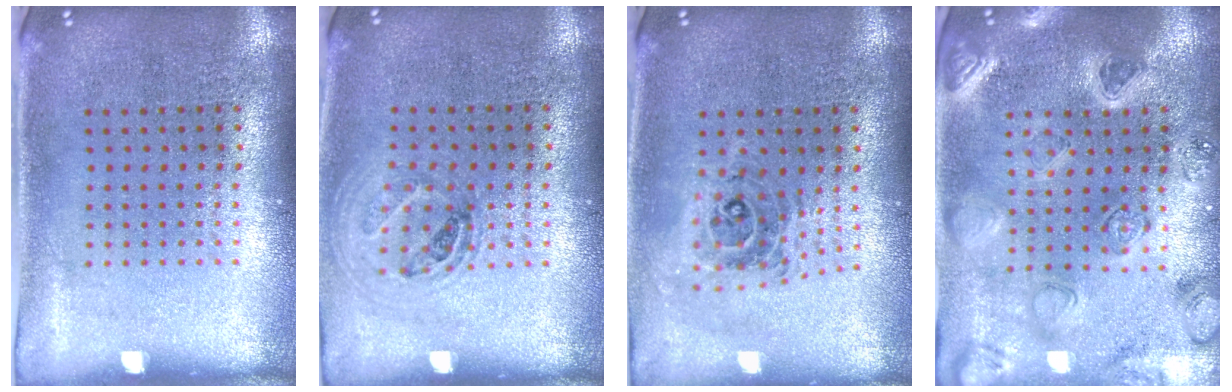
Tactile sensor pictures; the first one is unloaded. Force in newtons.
{"total": 1.1, "press": 1.0, "slide": 0.4}
{"total": 0.8, "press": 0.8, "slide": 0.1}
{"total": 2.2, "press": 2.2, "slide": 0.4}